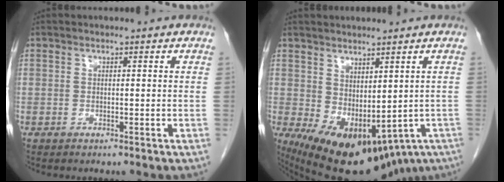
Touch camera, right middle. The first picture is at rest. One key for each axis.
{"total": 17.5, "fx": -7.8, "fy": 8.6, "fz": 13.0, "tx": -0.209, "ty": -0.027, "tz": -0.083}